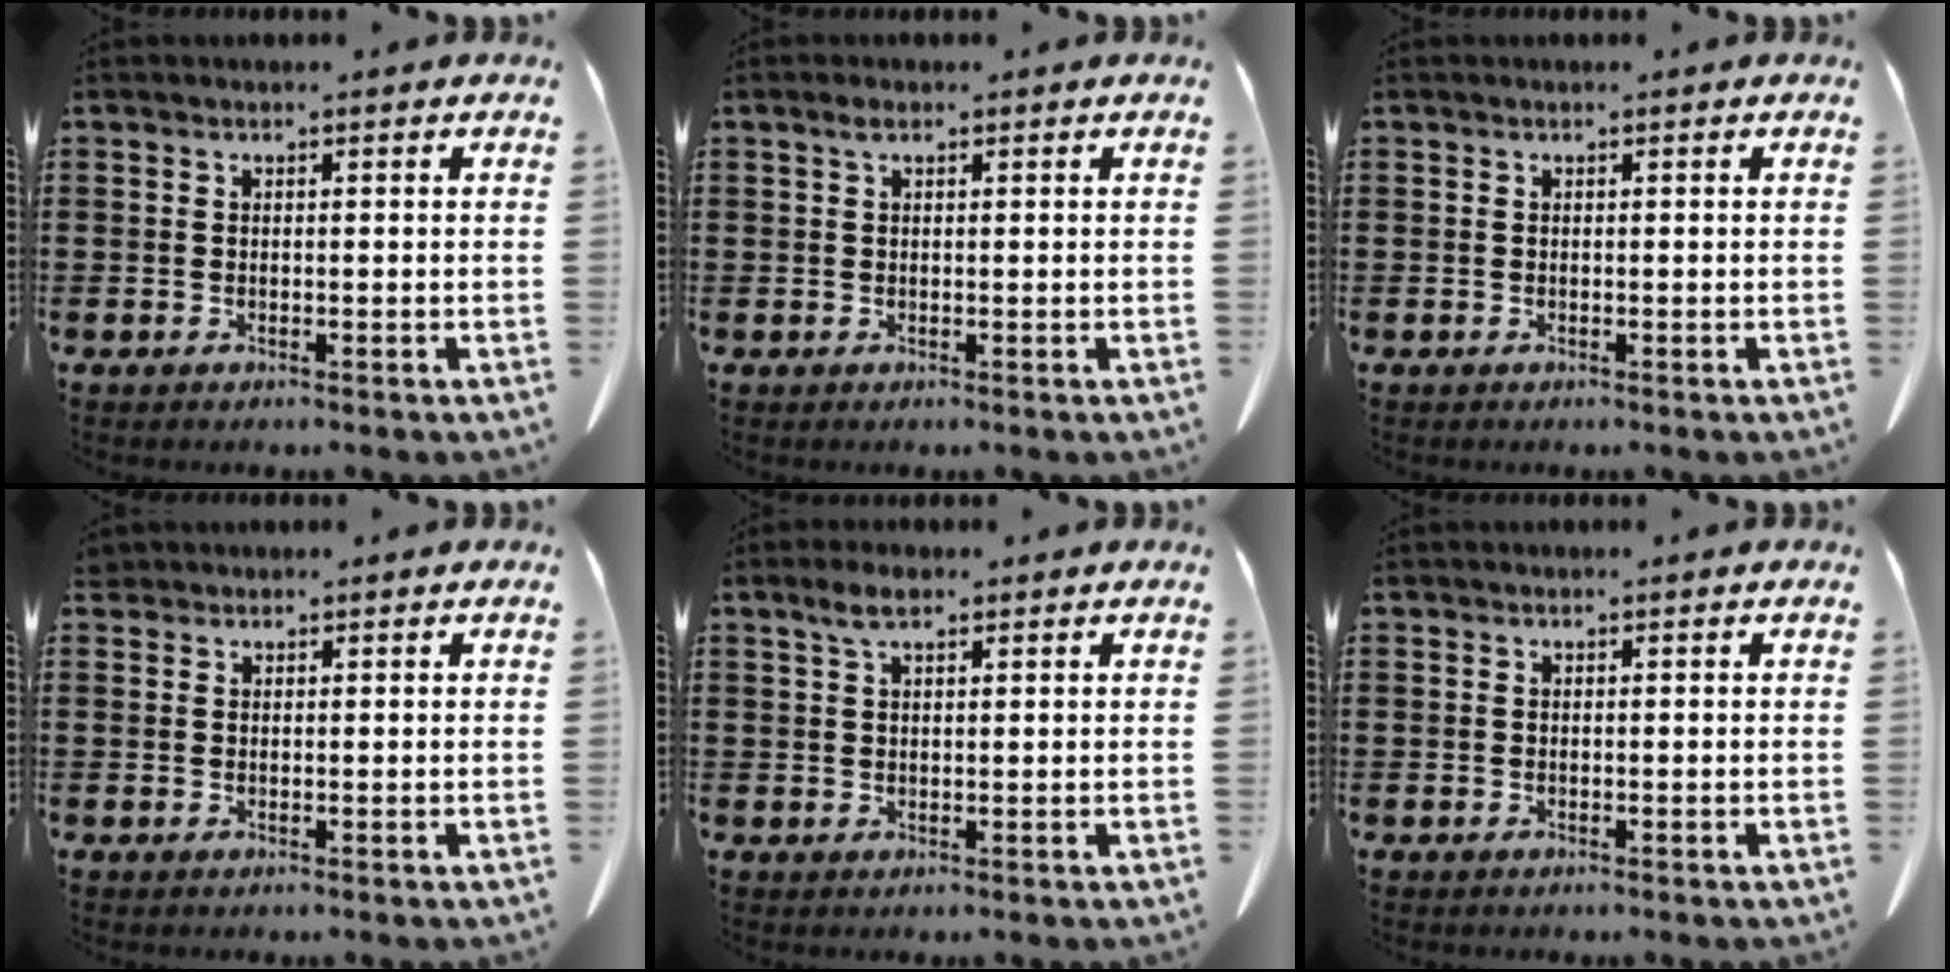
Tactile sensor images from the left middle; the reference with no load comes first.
{"total": 1.2, "force": [0.4, 0.4, 1.0], "torque": [-0.021, 0.004, 0.007]}
{"total": 0.0}
{"total": 0.8, "force": [0.7, 0.4, 0.2], "torque": [-0.007, 0.003, 0.014]}
{"total": 3.0, "force": [1.8, 0.8, 2.2], "torque": [-0.048, 0.005, 0.031]}
{"total": 0.0}